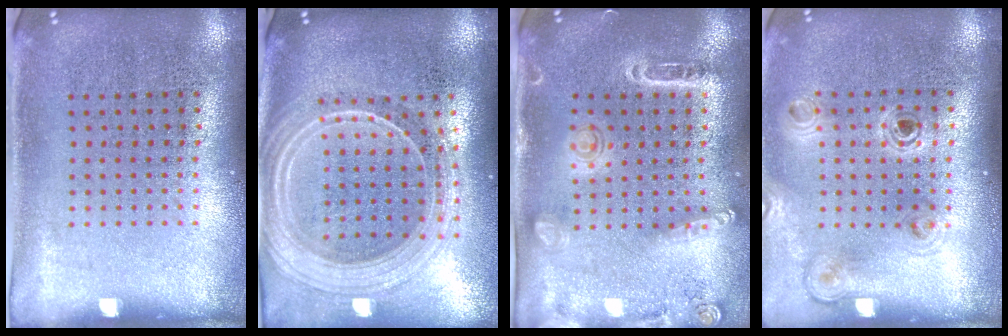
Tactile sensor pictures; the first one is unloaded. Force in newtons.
{"total": 2.4, "press": 2.1, "slide": 1.2}
{"total": 1.5, "press": 1.4, "slide": 0.4}
{"total": 1.0, "press": 1.0, "slide": 0.1}